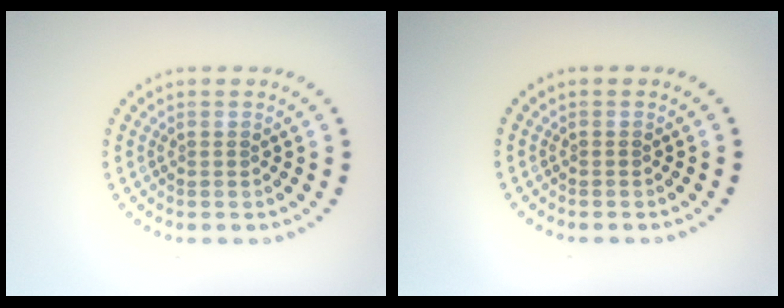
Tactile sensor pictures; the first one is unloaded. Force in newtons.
{"total": 0.0}